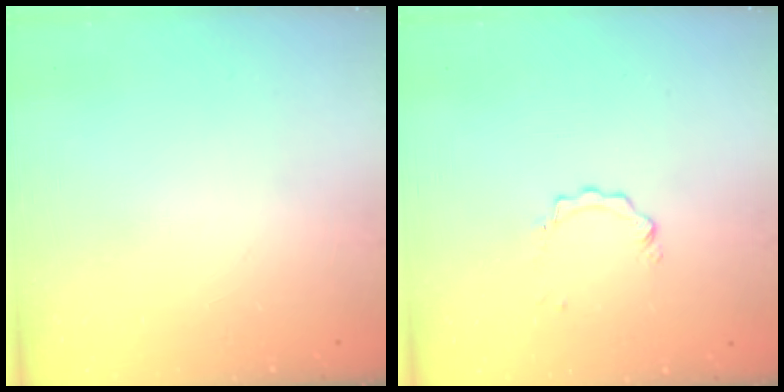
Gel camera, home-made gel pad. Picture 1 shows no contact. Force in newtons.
{"total": 2.3, "press": 2.3, "slide": 0.3}